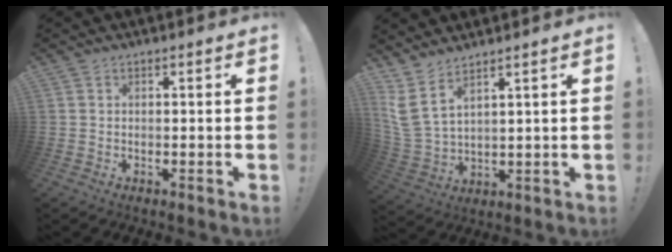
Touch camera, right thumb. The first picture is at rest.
{"total": 6.8, "force": [5.0, 2.0, 4.2], "torque": [-0.086, -0.033, 0.100]}